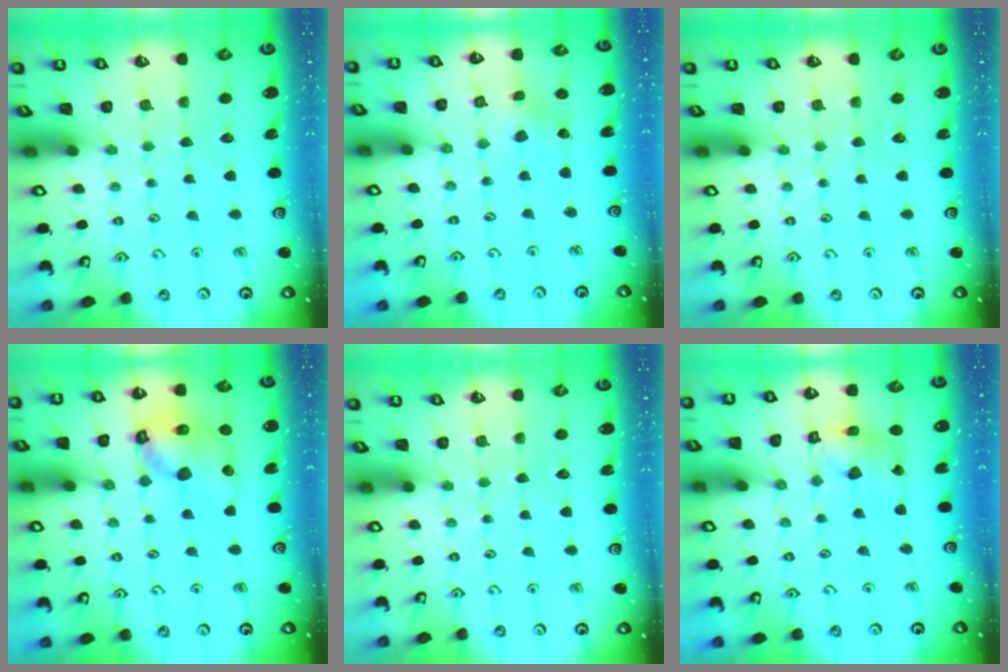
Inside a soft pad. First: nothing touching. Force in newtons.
{"total": 2.3, "press": 2.3, "slide": 0.4}
{"total": 0.0}
{"total": 15.0, "press": 14.8, "slide": 2.1}
{"total": 0.0}
{"total": 11.9, "press": 11.8, "slide": 1.6}